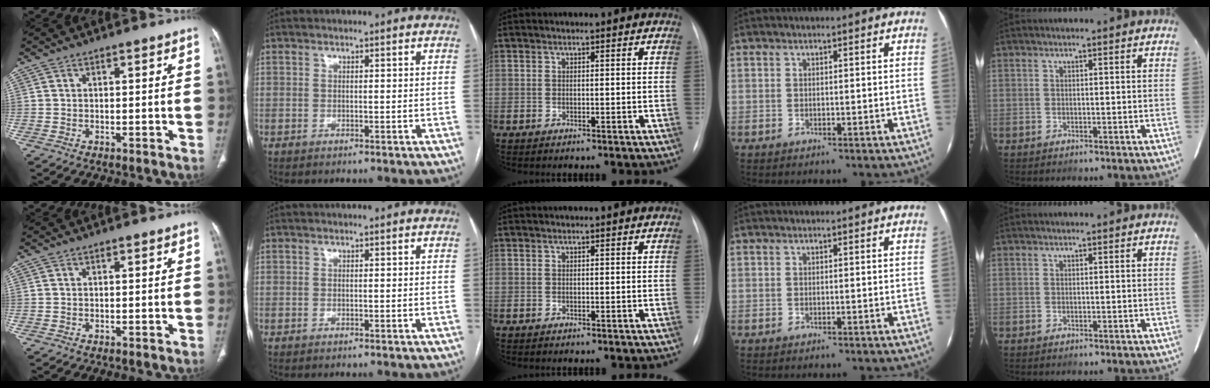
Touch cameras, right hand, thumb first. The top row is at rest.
{}